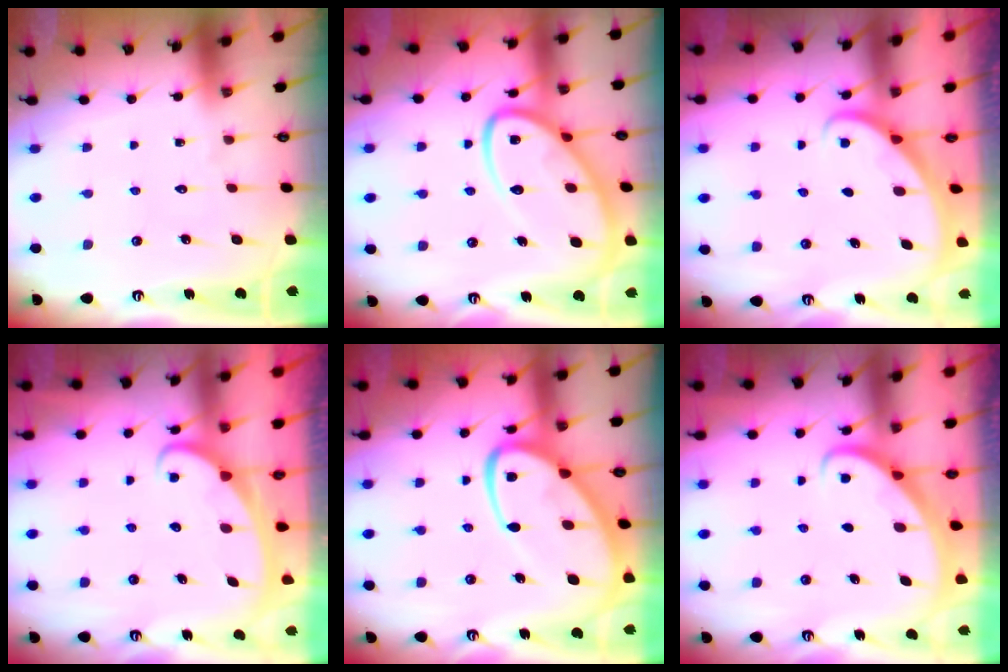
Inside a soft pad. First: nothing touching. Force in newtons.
{"total": 15.3, "press": 15.3, "slide": 1.4}
{"total": 1.9, "press": 1.9, "slide": 0.1}
{"total": 2.4, "press": 2.4, "slide": 0.3}
{"total": 17.0, "press": 16.9, "slide": 1.6}
{"total": 3.0, "press": 3.0, "slide": 0.2}